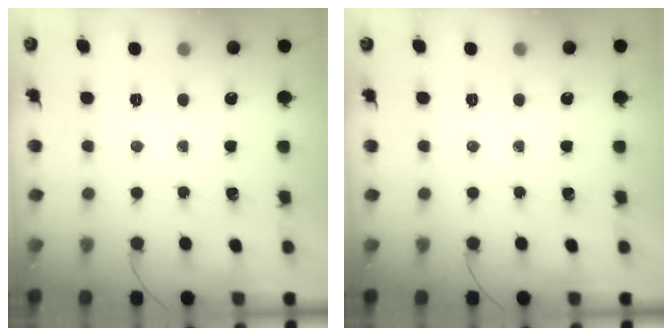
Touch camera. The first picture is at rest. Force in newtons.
{"total": 0.0}